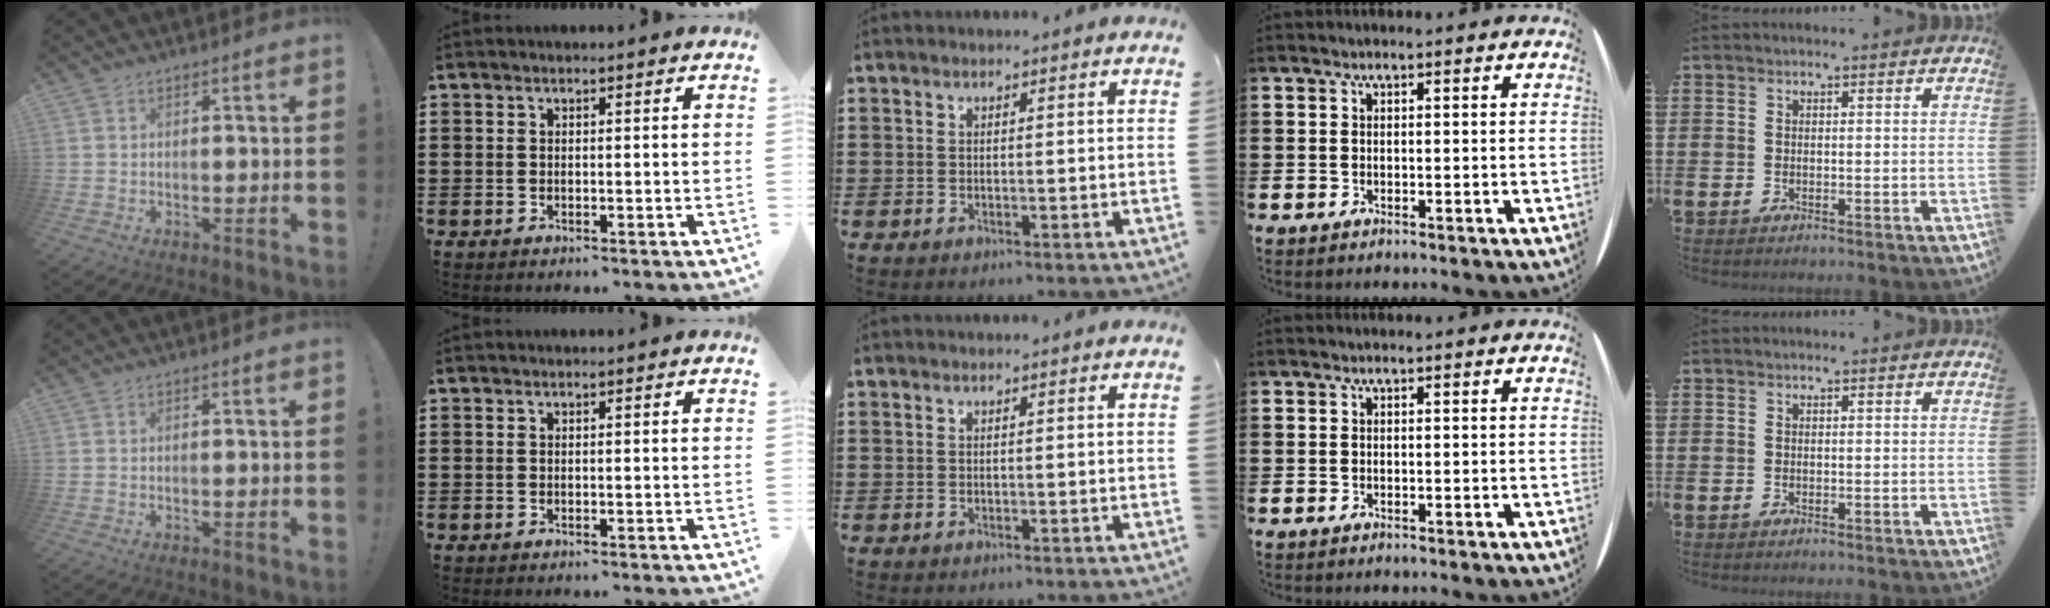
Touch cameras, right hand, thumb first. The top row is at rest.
{}